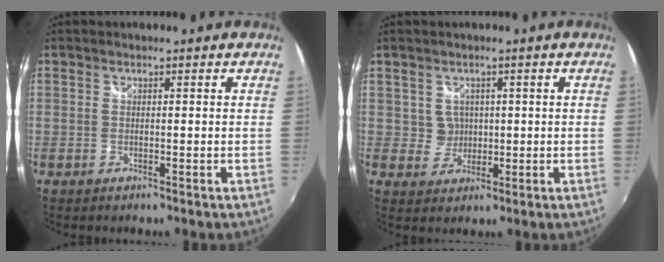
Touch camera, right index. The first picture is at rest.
{"total": 3.1, "force": [0.5, 3.1, 0.1], "torque": [0.001, 0.009, 0.010]}